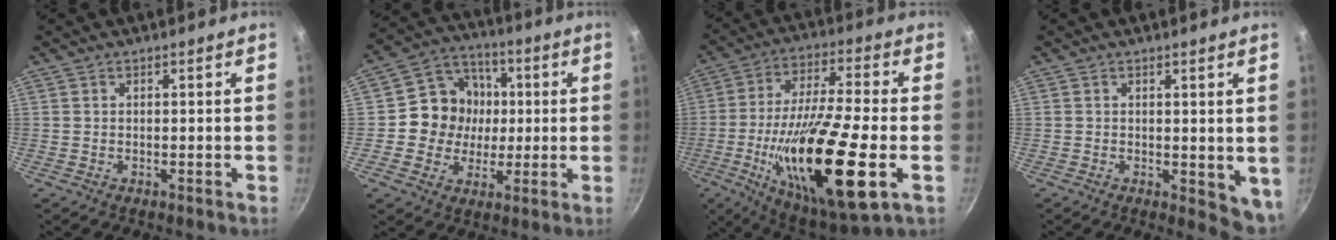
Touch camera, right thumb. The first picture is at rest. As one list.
[{"total": 12.2, "force": [0.4, 11.3, 4.6], "torque": [-0.042, 0.020, -0.005]}, {"total": 26.2, "force": [-6.7, 7.1, 24.4], "torque": [-0.427, 0.017, -0.112]}, {"total": 5.2, "force": [0.7, 2.7, 4.4], "torque": [-0.047, -0.007, 0.013]}]